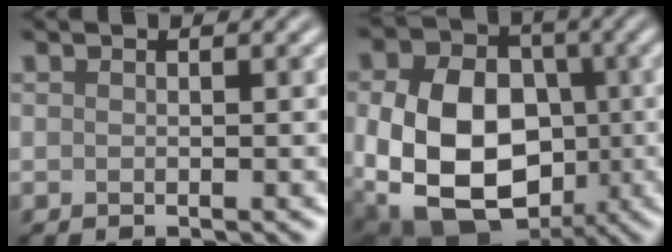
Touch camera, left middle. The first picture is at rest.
{"total": 15.4, "force": [-2.4, 11.9, 9.5], "torque": [-0.173, -0.021, -0.051]}